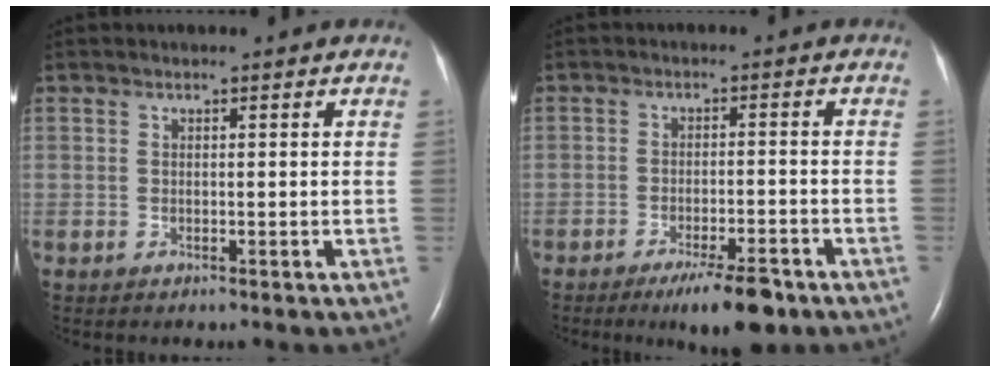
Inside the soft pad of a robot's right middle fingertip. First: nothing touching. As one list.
[{"total": 7.2, "force": [-5.0, 1.2, 5.1], "torque": [-0.081, -0.011, -0.073]}]